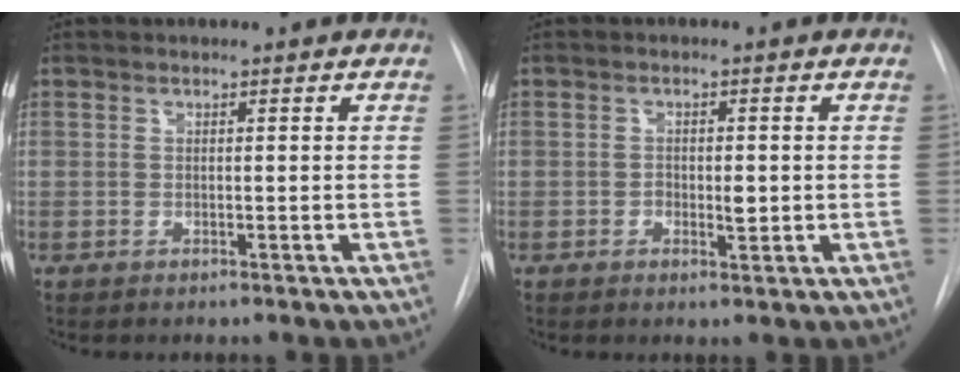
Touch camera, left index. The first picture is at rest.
{"total": 2.4, "force": [-1.2, 1.2, 1.7], "torque": [-0.023, -0.005, -0.015]}